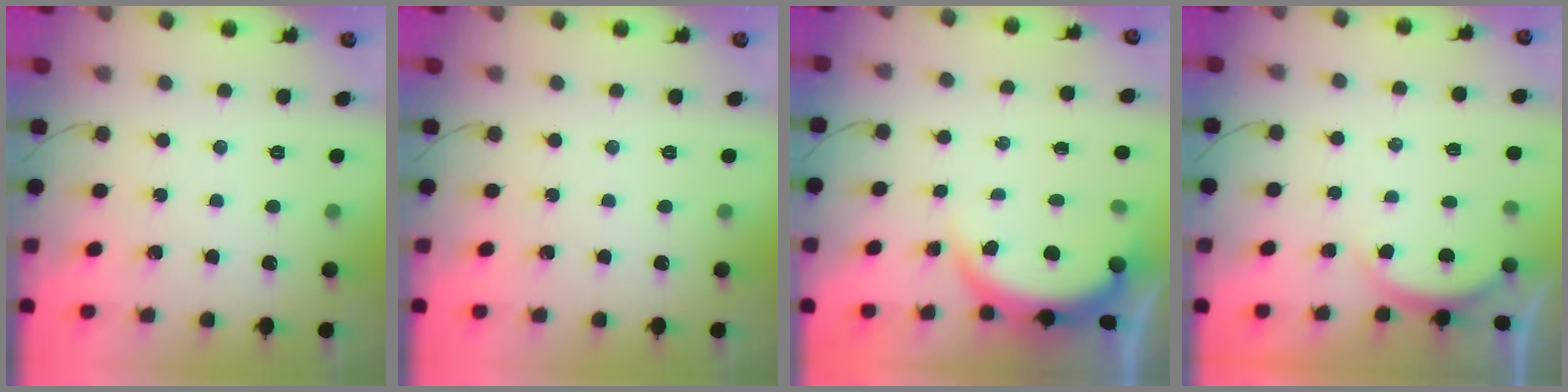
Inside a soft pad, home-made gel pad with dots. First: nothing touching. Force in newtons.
{"total": 0.0}
{"total": 3.9, "press": 3.9, "slide": 0.2}
{"total": 2.5, "press": 2.4, "slide": 0.6}